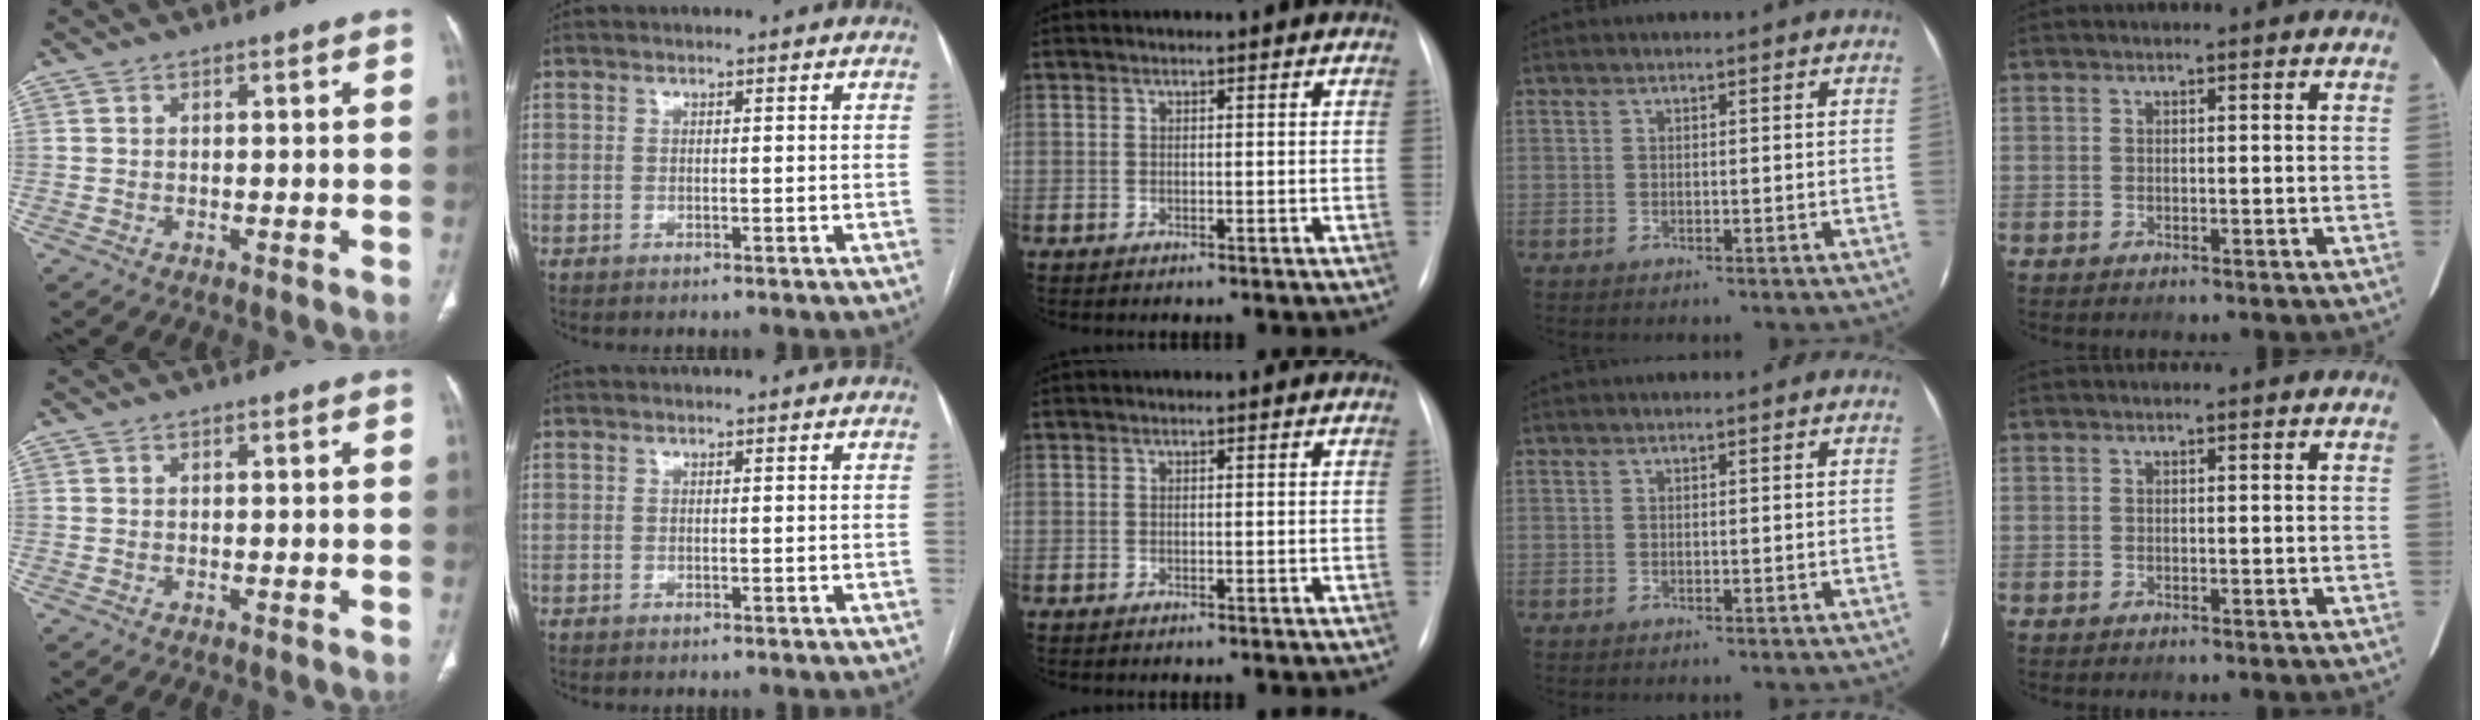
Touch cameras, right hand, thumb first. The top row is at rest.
{}